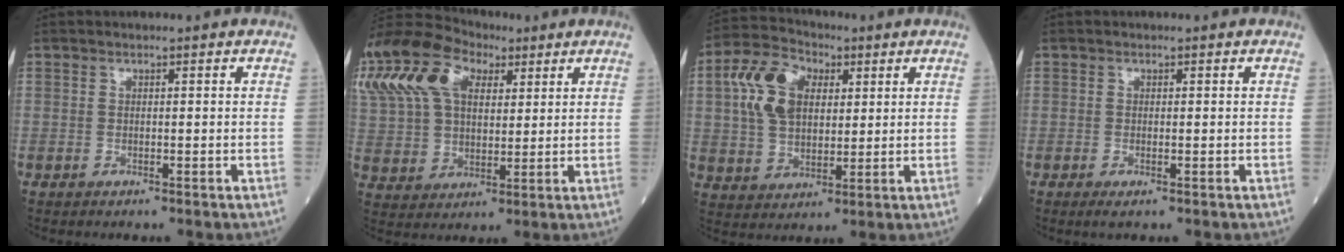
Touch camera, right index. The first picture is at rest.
{"total": 24.9, "force": [12.0, 15.6, 15.3], "torque": [-0.395, 0.093, 0.224]}
{"total": 11.5, "force": [3.3, 7.2, 8.3], "torque": [-0.190, 0.031, 0.063]}
{"total": 1.1, "force": [-0.5, 0.1, 1.0], "torque": [-0.016, -0.004, -0.007]}